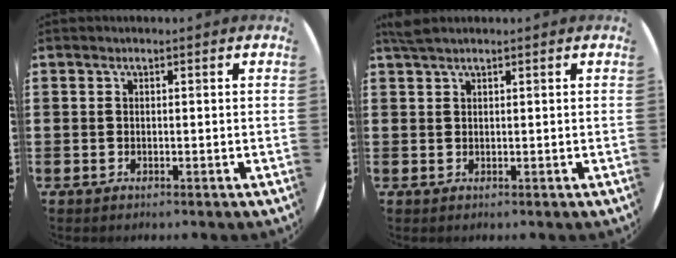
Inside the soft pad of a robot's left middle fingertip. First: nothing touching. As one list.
[{"total": 1.3, "force": [1.1, 0.0, 0.6], "torque": [-0.014, 0.002, 0.021]}]